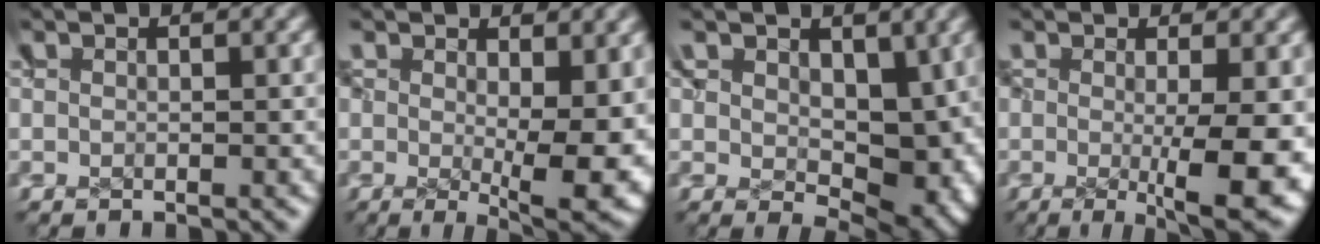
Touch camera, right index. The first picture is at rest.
{"total": 5.1, "force": [-0.5, 1.6, 4.9], "torque": [-0.053, -0.024, 0.009]}
{"total": 4.9, "force": [-0.4, 3.2, 3.7], "torque": [-0.066, -0.034, 0.009]}
{"total": 6.1, "force": [-1.8, 1.4, 5.6], "torque": [-0.054, -0.017, -0.015]}